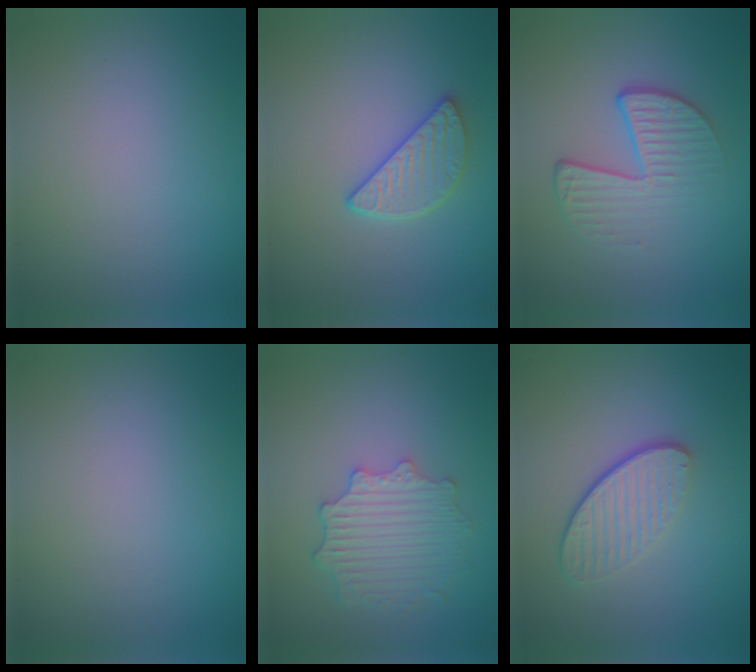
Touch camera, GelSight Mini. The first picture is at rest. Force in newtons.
{"total": 2.9, "press": 2.6, "slide": 1.1}
{"total": 4.3, "press": 2.7, "slide": 3.3}
{"total": 0.0}
{"total": 4.7, "press": 3.9, "slide": 2.7}
{"total": 3.8, "press": 2.8, "slide": 2.6}